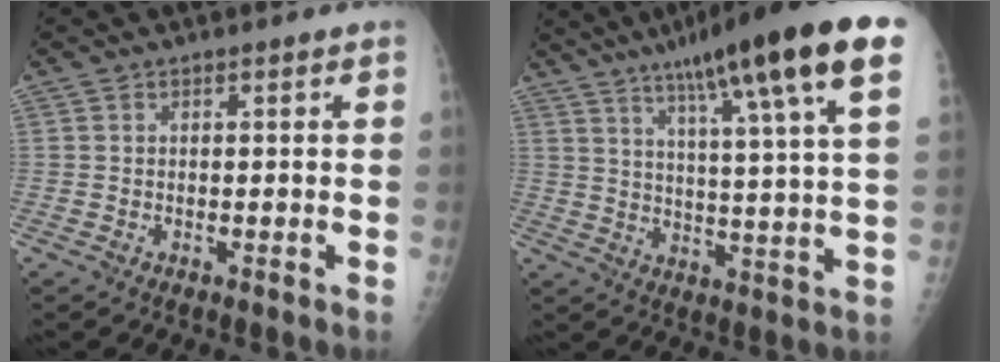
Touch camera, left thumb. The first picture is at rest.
{"total": 22.8, "force": [12.9, 2.6, 18.6], "torque": [-0.278, -0.018, 0.180]}